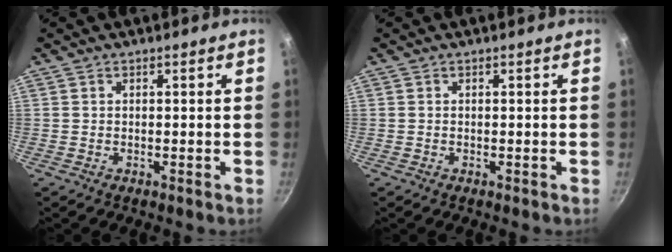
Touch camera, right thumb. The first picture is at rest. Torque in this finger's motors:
{"motor_torque": [-0.26, 0.00, -0.22, -0.16, 0.09]}